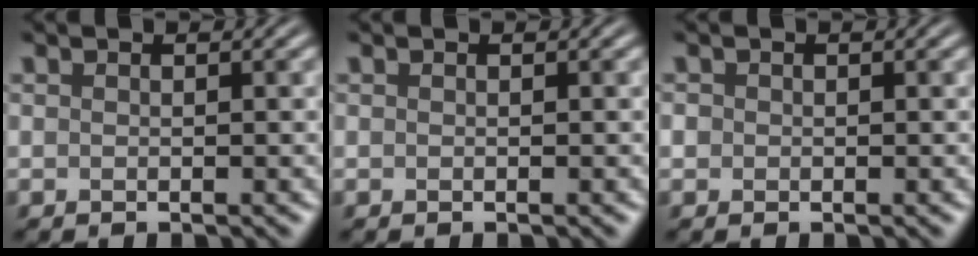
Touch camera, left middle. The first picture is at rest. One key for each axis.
{"total": 0.0}
{"total": 0.7, "fx": -0.1, "fy": 0.7, "fz": 0.1, "tx": 0.002, "ty": 0.000, "tz": -0.005}